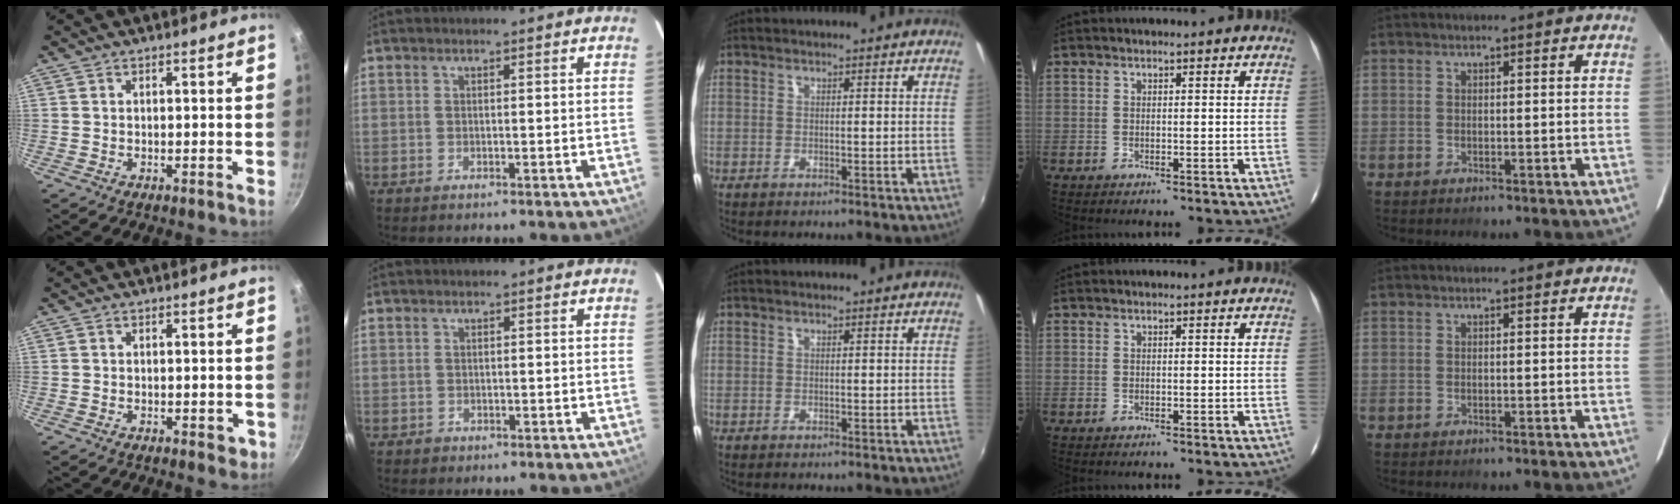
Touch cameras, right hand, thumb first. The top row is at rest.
{"thumb": {"total": 2.1, "force": [-0.4, 1.4, 1.6], "torque": [-0.016, -0.001, -0.005]}, "index": {"total": 1.3, "force": [-0.4, 1.2, 0.1], "torque": [0.000, 0.002, -0.002]}}